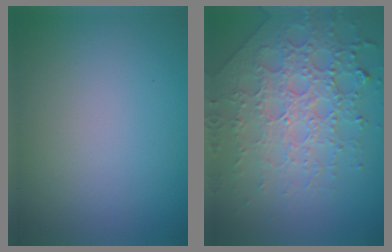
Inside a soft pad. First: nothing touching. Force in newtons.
{"total": 7.9, "press": 5.6, "slide": 5.6}